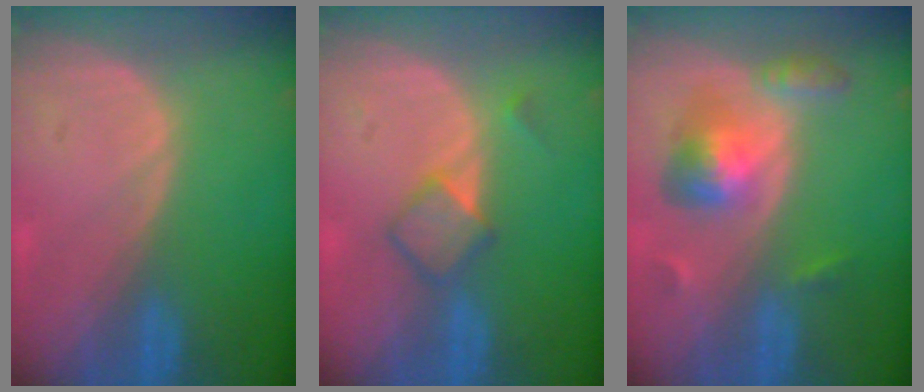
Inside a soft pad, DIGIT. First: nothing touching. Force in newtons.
{"total": 3.9, "press": 3.8, "slide": 0.3}
{"total": 6.4, "press": 5.9, "slide": 2.5}